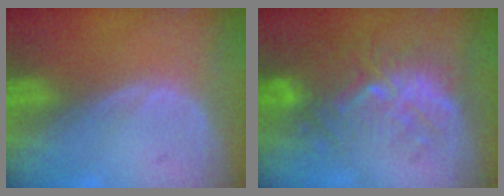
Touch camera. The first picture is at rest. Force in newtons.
{"total": 9.5, "press": 9.0, "slide": 3.0}